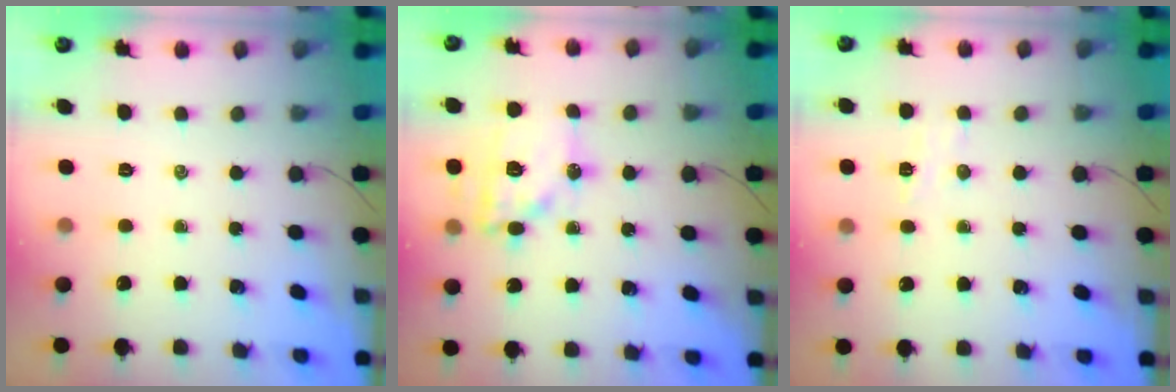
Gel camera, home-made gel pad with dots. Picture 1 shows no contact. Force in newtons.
{"total": 15.3, "press": 15.1, "slide": 2.4}
{"total": 4.7, "press": 4.5, "slide": 1.3}